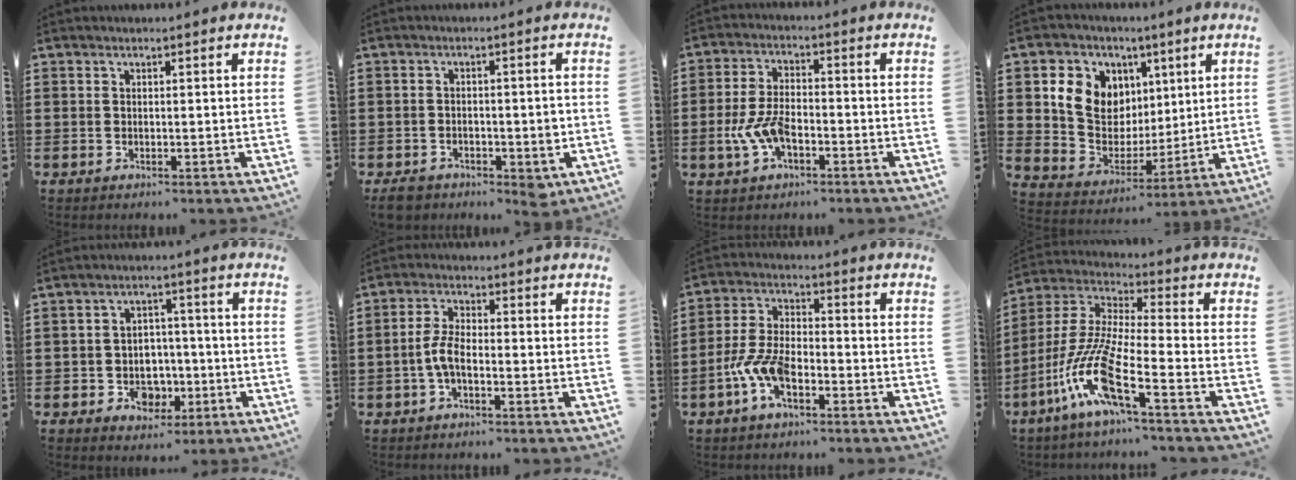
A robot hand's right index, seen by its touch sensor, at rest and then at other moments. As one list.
[{"total": 3.6, "force": [-1.8, 1.9, 2.5], "torque": [-0.045, 0.005, -0.033]}, {"total": 7.0, "force": [-2.5, 3.2, 5.7], "torque": [-0.145, -0.009, -0.053]}, {"total": 9.6, "force": [3.7, 8.3, 3.0], "torque": [-0.097, -0.002, 0.075]}, {"total": 5.0, "force": [-1.5, 4.4, 1.8], "torque": [-0.039, 0.007, -0.026]}, {"total": 4.5, "force": [-1.5, 1.7, 3.9], "torque": [-0.103, -0.005, -0.037]}, {"total": 7.9, "force": [-3.8, 3.4, 6.0], "torque": [-0.158, -0.010, -0.076]}, {"total": 12.0, "force": [-7.1, 1.0, 9.6], "torque": [-0.238, -0.029, -0.150]}]